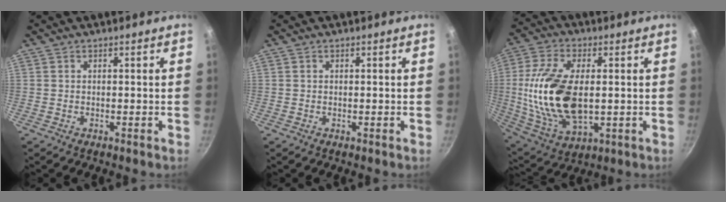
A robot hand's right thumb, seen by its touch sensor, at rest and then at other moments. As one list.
[{"total": 0.0}, {"total": 19.8, "force": [0.5, 10.6, 16.7], "torque": [-0.327, 0.001, 0.015]}]